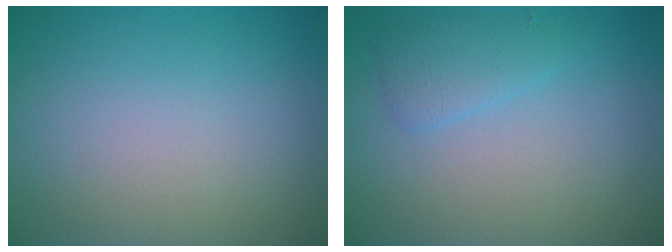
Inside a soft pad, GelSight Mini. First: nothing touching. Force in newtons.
{"total": 1.9, "press": 1.9, "slide": 0.2}